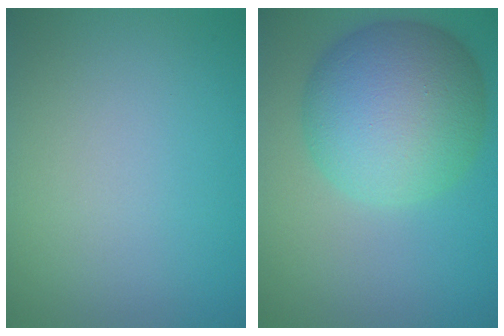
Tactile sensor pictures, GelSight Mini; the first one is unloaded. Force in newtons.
{"total": 10.8, "press": 10.8, "slide": 0.3}